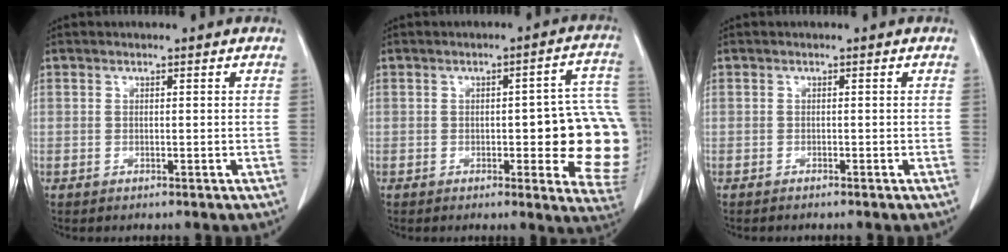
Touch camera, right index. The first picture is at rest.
{"total": 15.0, "force": [-1.5, 3.8, 14.4], "torque": [-0.113, 0.018, -0.012]}
{"total": 0.5, "force": [-0.5, 0.0, 0.1], "torque": [-0.006, -0.002, -0.010]}